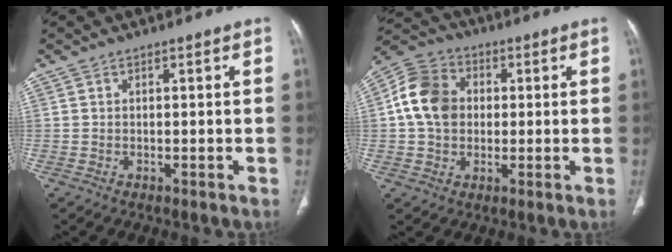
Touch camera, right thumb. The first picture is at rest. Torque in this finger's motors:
{"motor_torque": [1.67, 1.38, 0.87, -0.80, 0.04]}